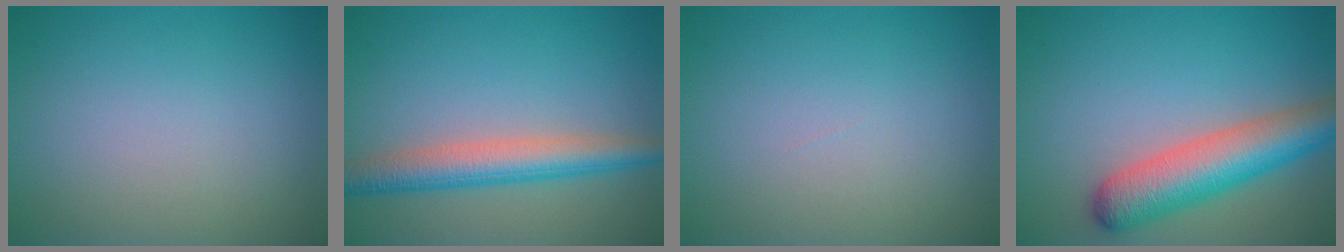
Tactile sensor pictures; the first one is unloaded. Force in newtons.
{"total": 4.8, "press": 4.8, "slide": 0.1}
{"total": 0.0}
{"total": 6.6, "press": 6.6, "slide": 0.3}